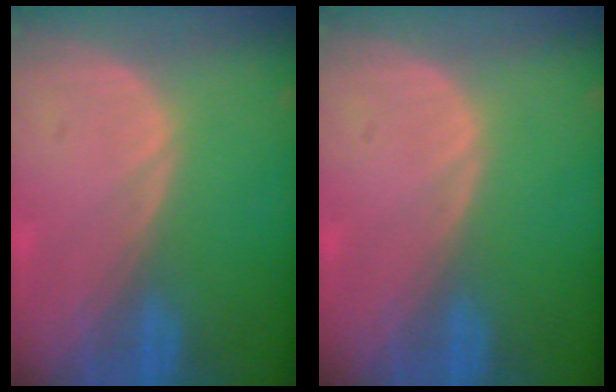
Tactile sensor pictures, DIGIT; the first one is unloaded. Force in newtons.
{"total": 0.0}